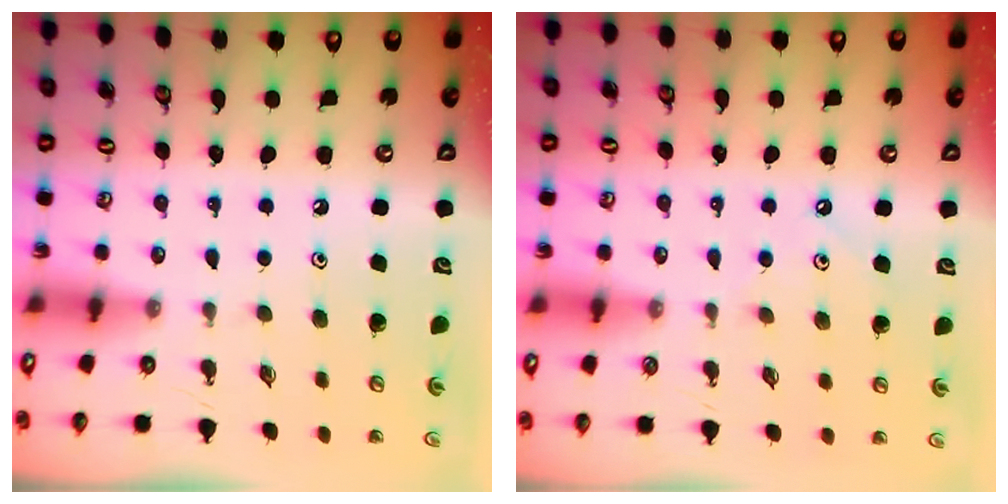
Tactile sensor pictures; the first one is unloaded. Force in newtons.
{"total": 3.0, "press": 3.0, "slide": 0.4}